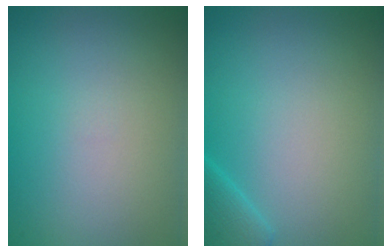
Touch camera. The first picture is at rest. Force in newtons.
{"total": 2.3, "press": 2.3, "slide": 0.2}